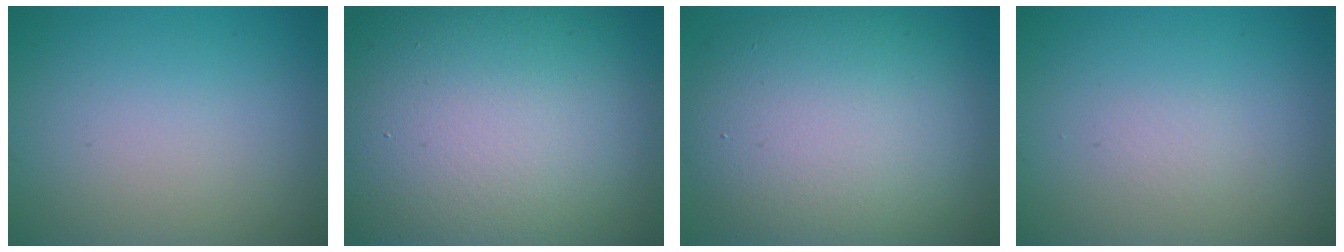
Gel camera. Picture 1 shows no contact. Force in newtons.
{"total": 20.2, "press": 20.2, "slide": 1.1}
{"total": 11.5, "press": 11.4, "slide": 0.7}
{"total": 0.6, "press": 0.6, "slide": 0.1}